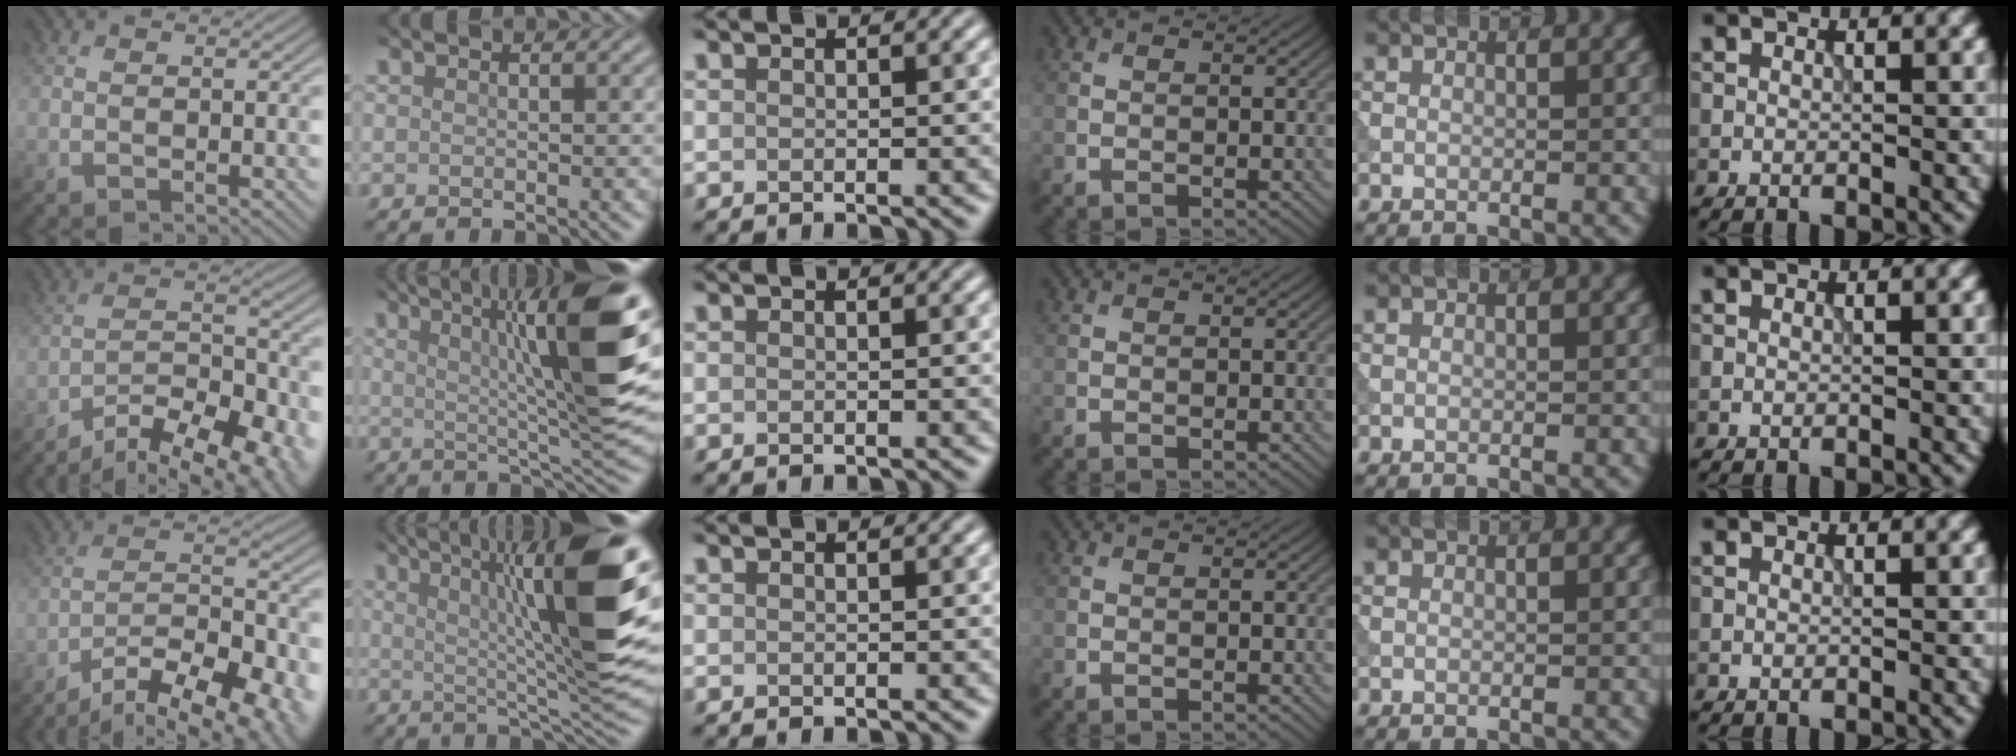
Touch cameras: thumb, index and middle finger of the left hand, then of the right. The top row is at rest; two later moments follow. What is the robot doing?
{"motion": "extract", "object": "tissue"}